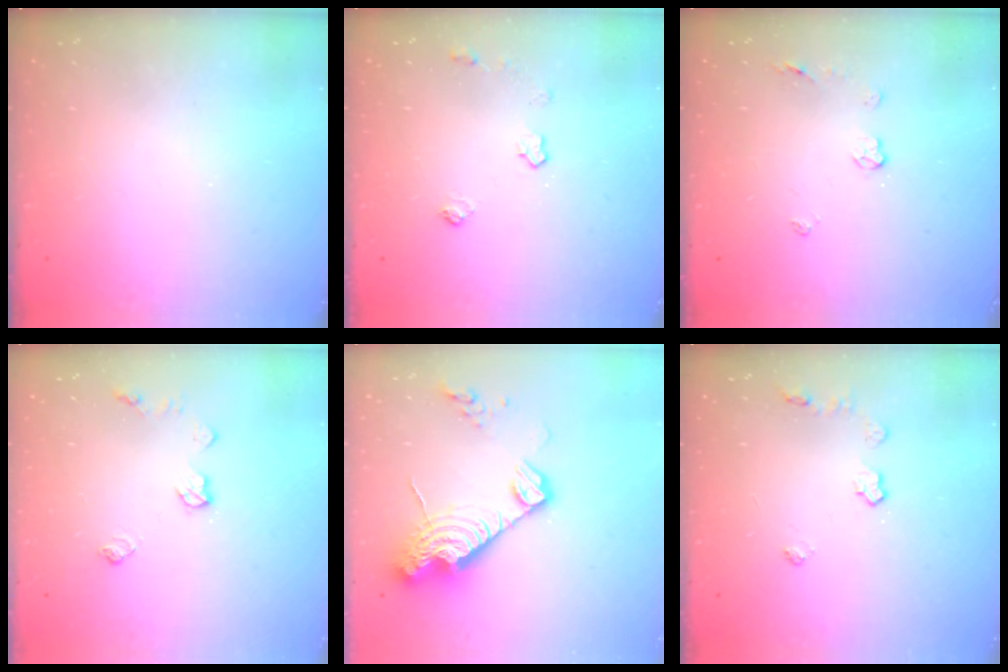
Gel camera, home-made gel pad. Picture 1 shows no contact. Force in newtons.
{"total": 5.5, "press": 5.5, "slide": 0.7}
{"total": 5.1, "press": 5.1, "slide": 0.4}
{"total": 8.2, "press": 8.1, "slide": 0.3}
{"total": 15.2, "press": 15.2, "slide": 1.3}
{"total": 5.4, "press": 5.3, "slide": 0.7}